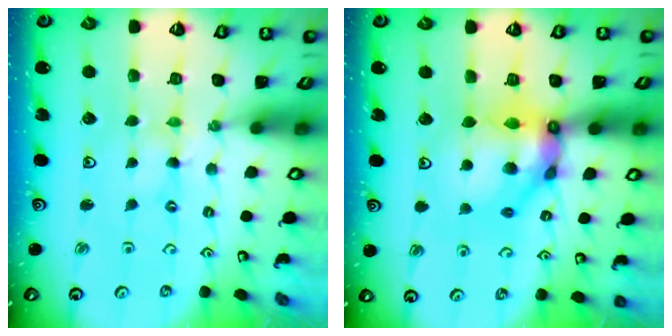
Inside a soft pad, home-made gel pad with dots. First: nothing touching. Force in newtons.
{"total": 13.5, "press": 13.3, "slide": 2.6}